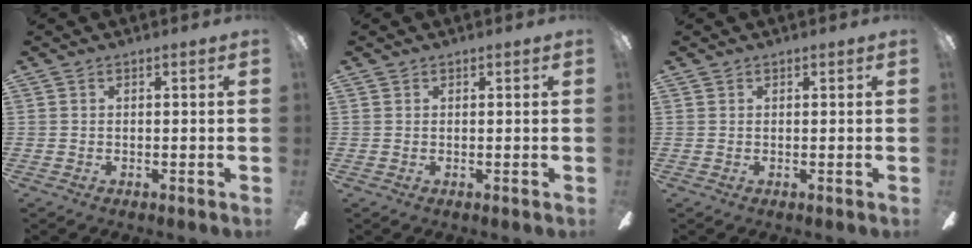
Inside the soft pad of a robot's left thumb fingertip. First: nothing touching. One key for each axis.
{"total": 0.5, "fx": 0.4, "fy": 0.3, "fz": -0.1, "tx": 0.004, "ty": 0.003, "tz": 0.007}
{"total": 0.6, "fx": 0.5, "fy": 0.4, "fz": -0.1, "tx": 0.003, "ty": 0.002, "tz": 0.008}